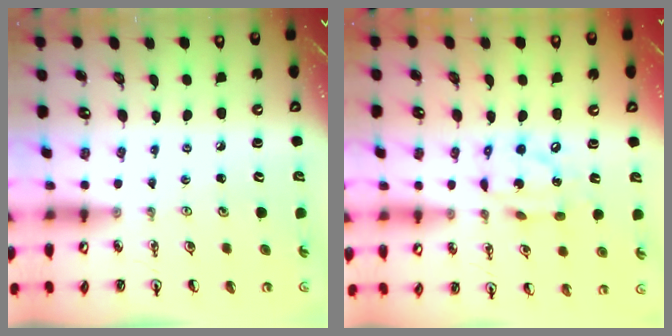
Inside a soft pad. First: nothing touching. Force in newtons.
{"total": 11.9, "press": 11.8, "slide": 0.7}